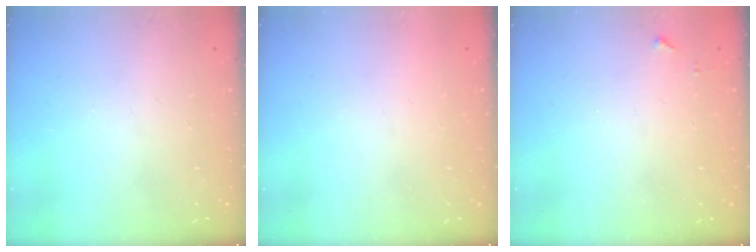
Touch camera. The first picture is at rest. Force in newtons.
{"total": 1.5, "press": 1.5, "slide": 0.1}
{"total": 3.5, "press": 3.5, "slide": 0.4}